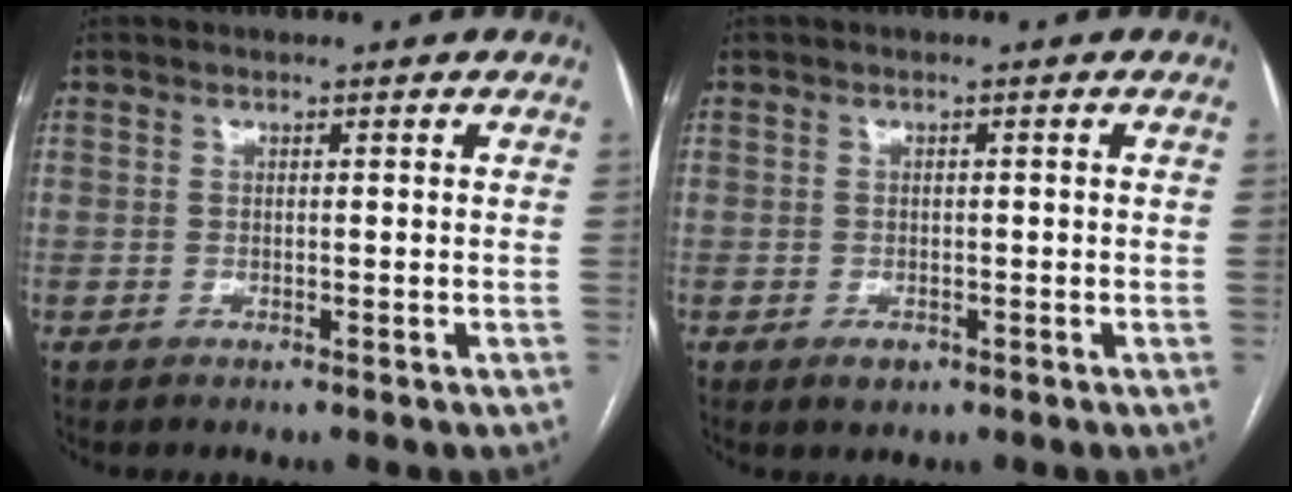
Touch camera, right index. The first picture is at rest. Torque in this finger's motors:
{"motor_torque": [-0.02, -0.01, 0.02, -0.02]}